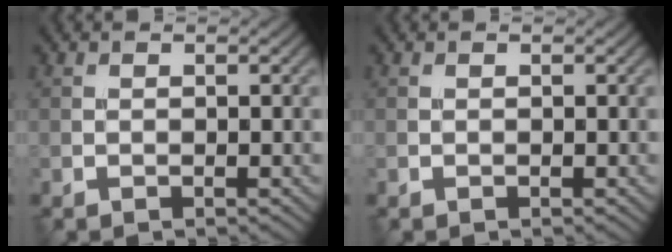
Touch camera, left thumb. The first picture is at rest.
{"total": 0.0}